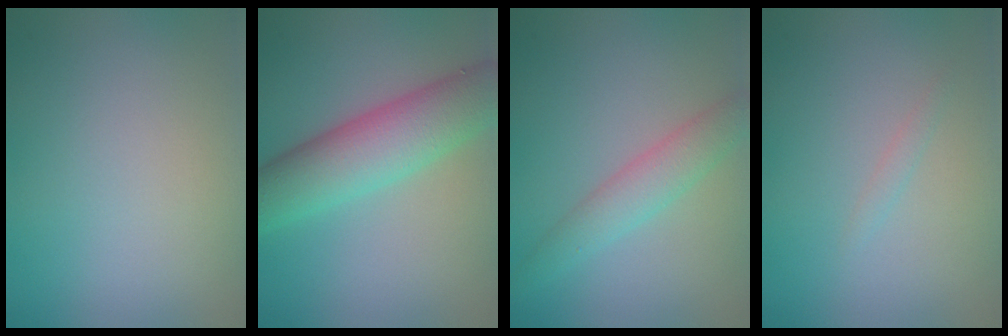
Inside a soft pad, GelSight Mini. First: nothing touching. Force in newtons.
{"total": 6.8, "press": 6.8, "slide": 0.3}
{"total": 2.9, "press": 2.9, "slide": 0.1}
{"total": 0.7, "press": 0.7, "slide": 0.1}